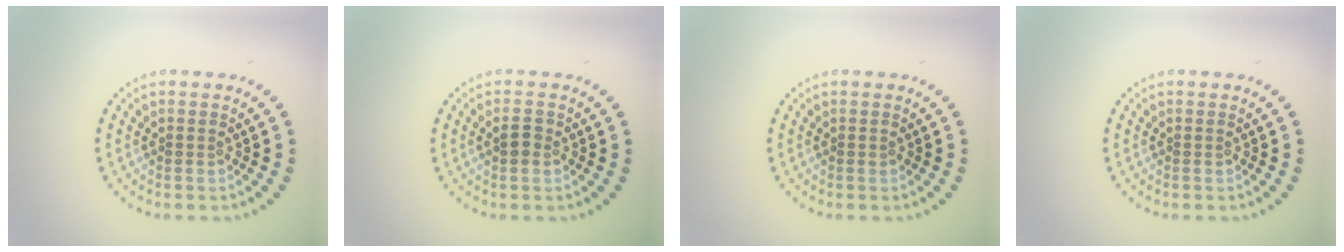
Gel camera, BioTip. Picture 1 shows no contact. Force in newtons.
{"total": 1.5, "press": 1.5, "slide": 0.3}
{"total": 0.0}
{"total": 0.0}